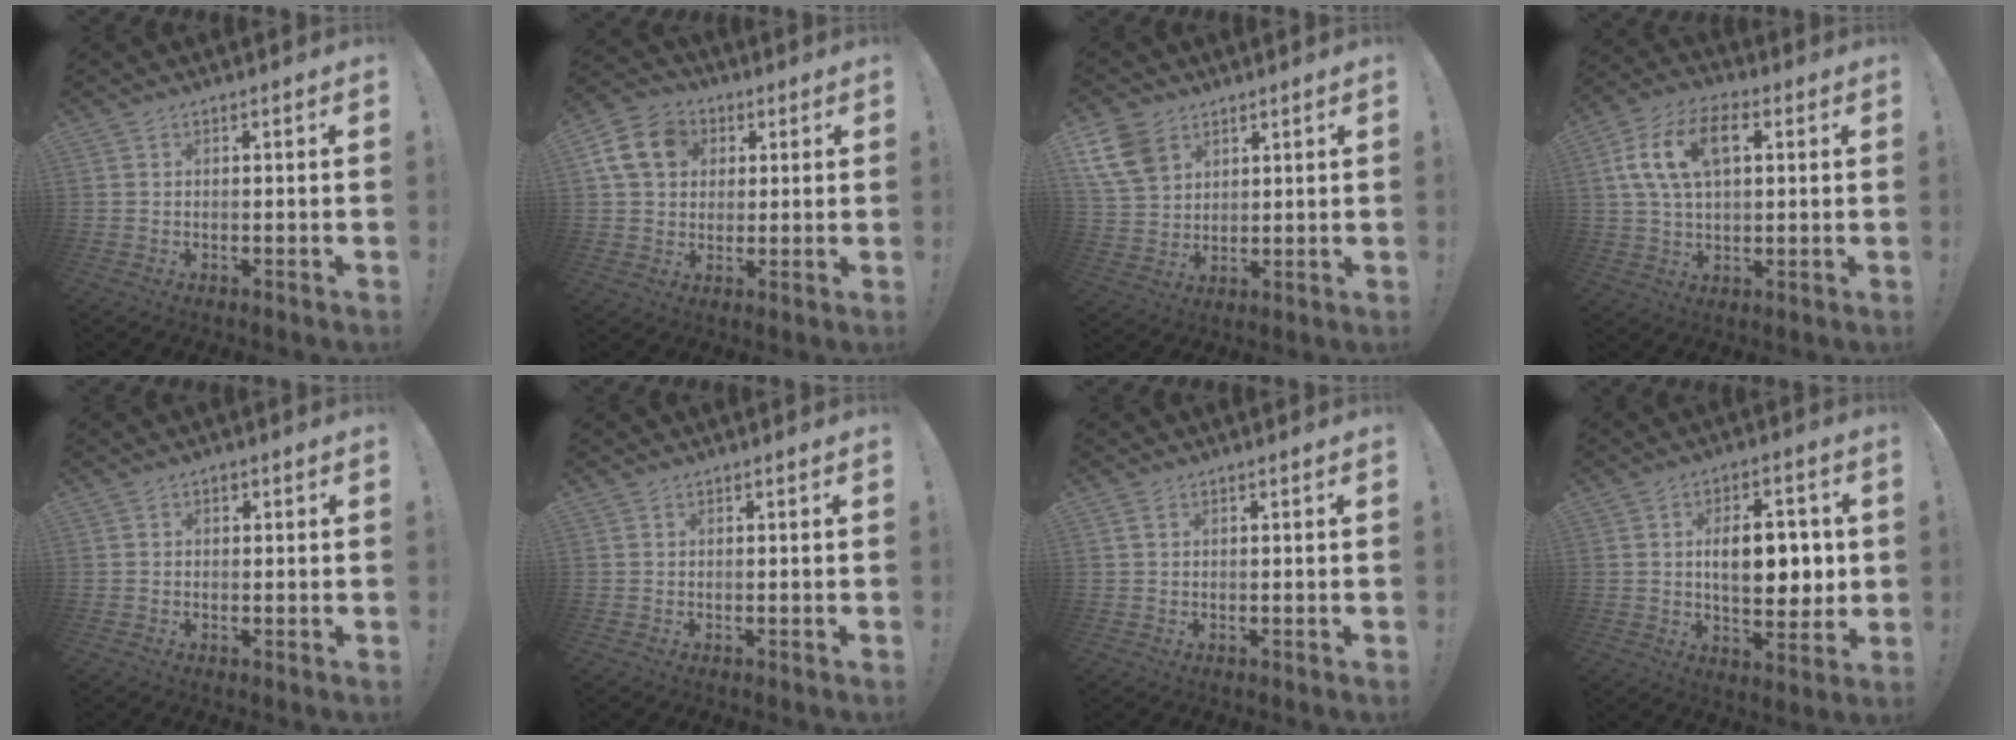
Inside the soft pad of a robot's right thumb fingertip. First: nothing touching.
{"total": 13.2, "force": [3.7, 10.7, 6.7], "torque": [-0.107, 0.002, 0.078]}
{"total": 11.4, "force": [6.3, 7.9, 5.3], "torque": [-0.103, -0.023, 0.130]}
{"total": 14.1, "force": [4.1, 8.1, 10.8], "torque": [-0.200, 0.003, 0.073]}
{"total": 1.0, "force": [0.1, 1.0, 0.3], "torque": [-0.003, 0.002, 0.001]}
{"total": 0.0}
{"total": 1.5, "force": [0.7, 0.8, 0.9], "torque": [-0.013, 0.001, 0.012]}
{"total": 12.1, "force": [1.1, 6.5, 10.1], "torque": [-0.136, 0.004, 0.019]}